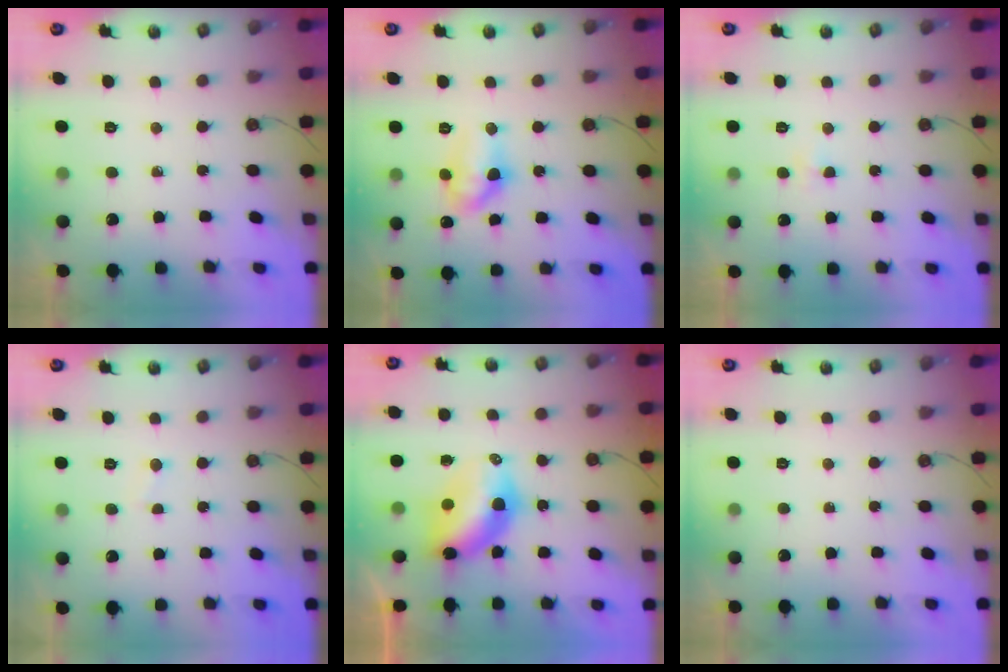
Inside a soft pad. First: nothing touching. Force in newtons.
{"total": 10.0, "press": 9.9, "slide": 1.1}
{"total": 2.1, "press": 2.0, "slide": 0.3}
{"total": 1.8, "press": 1.8, "slide": 0.2}
{"total": 7.8, "press": 7.8, "slide": 0.5}
{"total": 0.0}